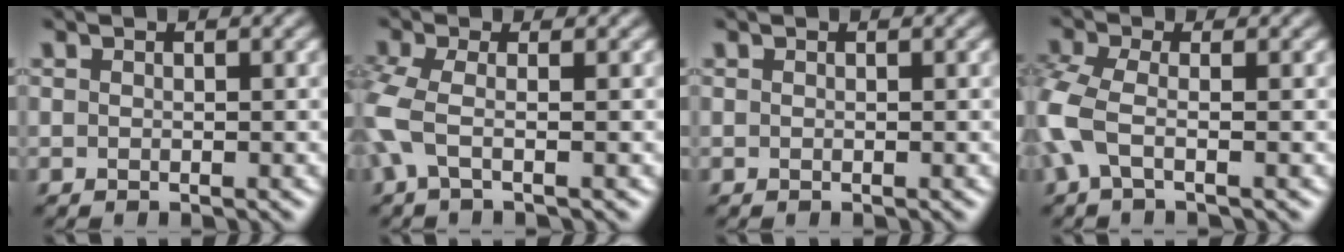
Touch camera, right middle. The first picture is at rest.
{"total": 3.2, "force": [-0.8, 1.0, 3.0], "torque": [-0.079, -0.005, -0.025]}
{"total": 0.0}
{"total": 3.9, "force": [-1.1, 1.6, 3.4], "torque": [-0.092, 0.001, -0.034]}